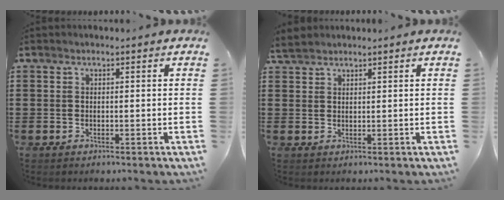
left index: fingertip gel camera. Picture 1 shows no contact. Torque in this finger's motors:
{"motor_torque": [1.63, -0.51, 0.64, 0.21]}